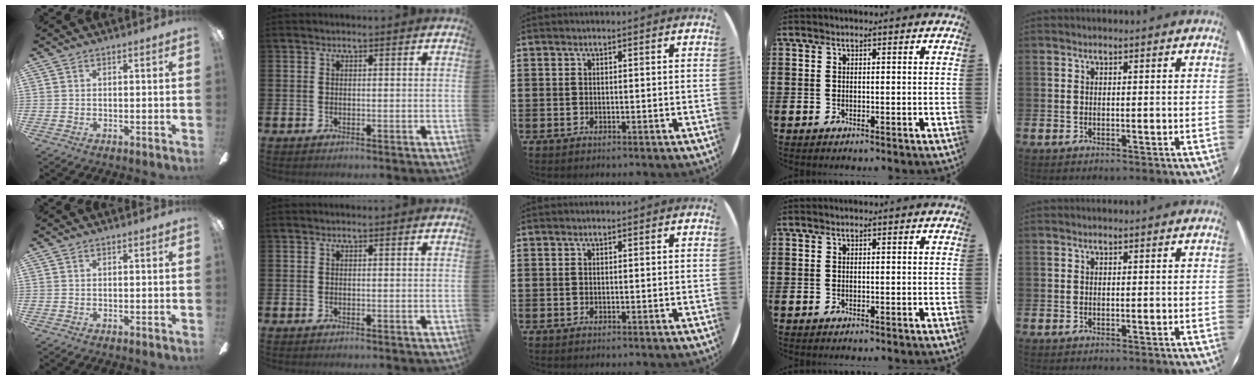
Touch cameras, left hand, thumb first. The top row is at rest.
{}